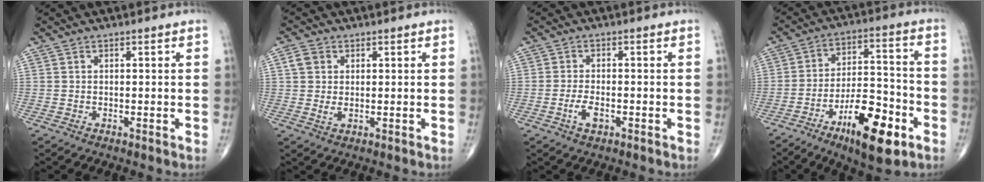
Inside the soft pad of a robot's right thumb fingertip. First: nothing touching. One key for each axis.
{"total": 3.9, "fx": 0.9, "fy": 2.9, "fz": 2.4, "tx": -0.042, "ty": -0.002, "tz": 0.017}
{"total": 3.2, "fx": -1.4, "fy": 1.4, "fz": 2.6, "tx": -0.049, "ty": 0.006, "tz": -0.027}
{"total": 16.4, "fx": -8.1, "fy": 6.0, "fz": 12.9, "tx": -0.186, "ty": 0.047, "tz": -0.126}